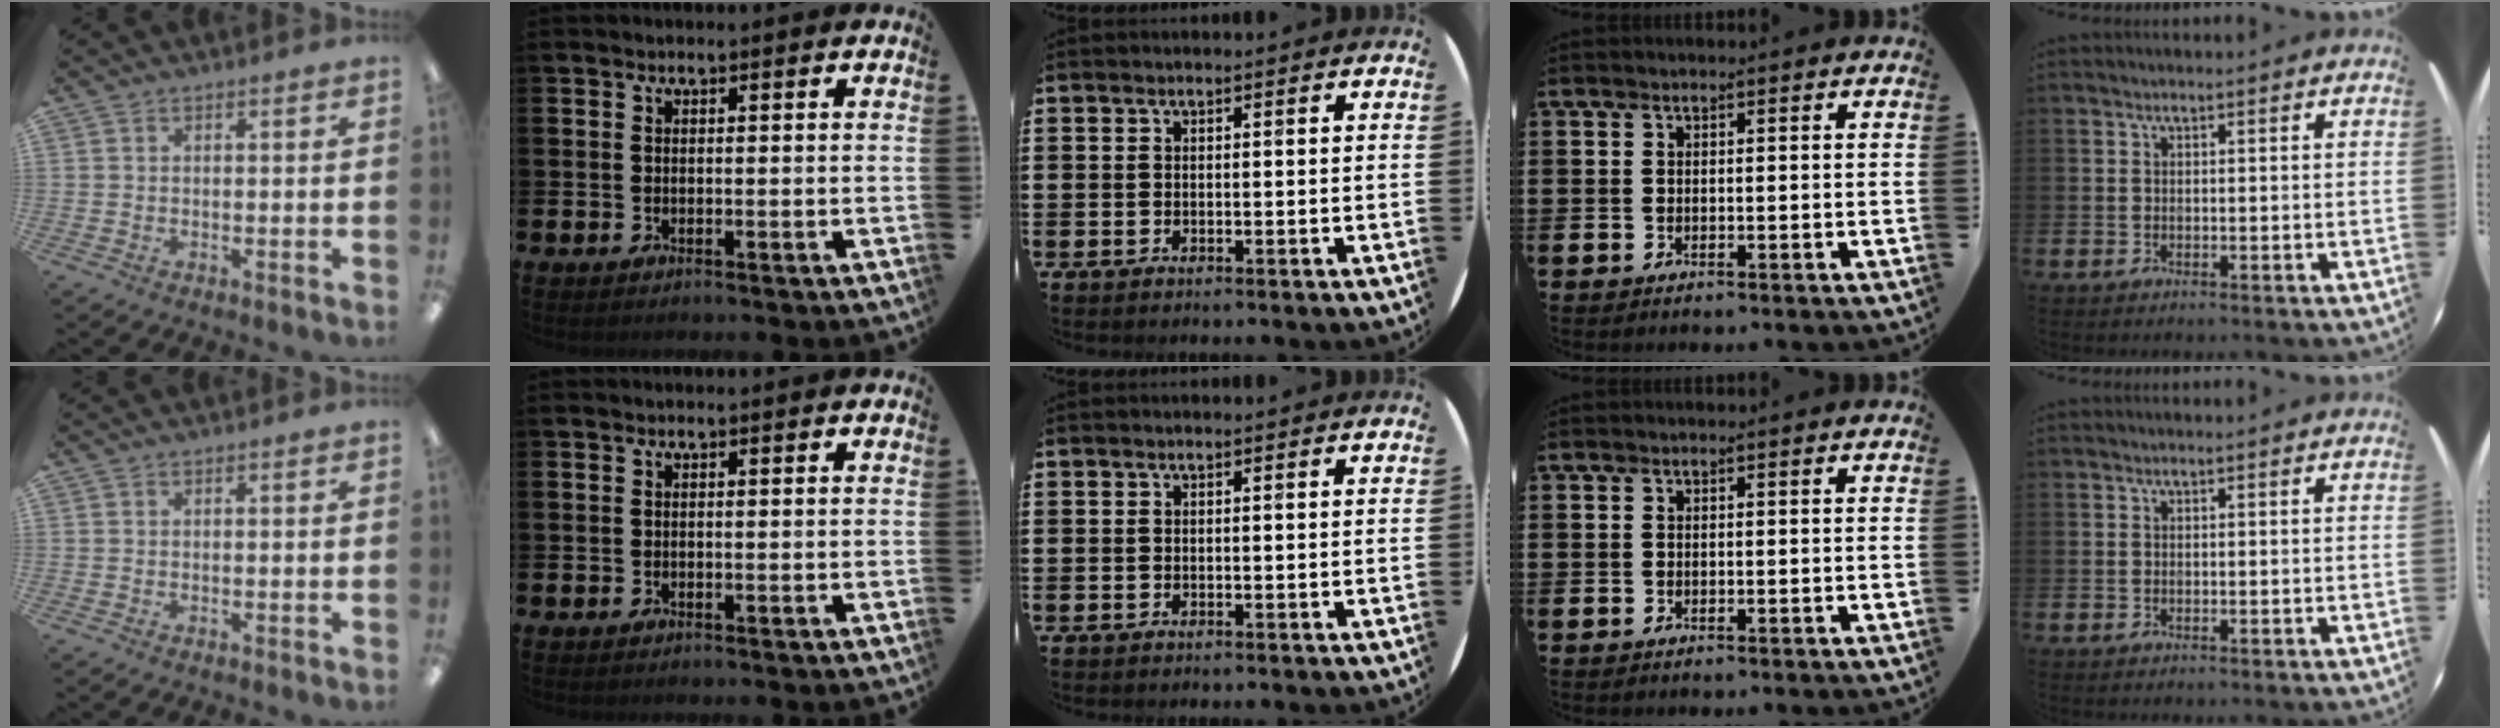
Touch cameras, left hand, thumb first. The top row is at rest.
{}